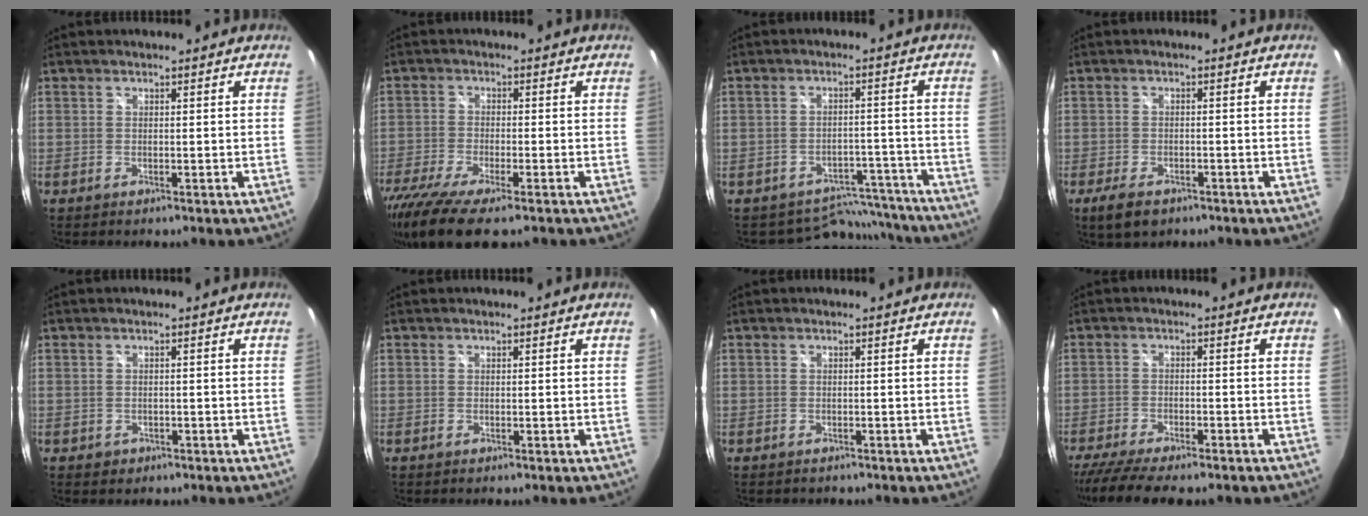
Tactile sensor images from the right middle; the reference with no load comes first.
{"total": 13.3, "force": [-9.6, 2.9, 8.7], "torque": [-0.194, -0.058, -0.170]}
{"total": 9.0, "force": [-8.2, 3.5, -0.6], "torque": [0.019, 0.036, -0.107]}
{"total": 5.5, "force": [-3.6, 2.8, 3.1], "torque": [-0.077, -0.016, -0.061]}
{"total": 1.8, "force": [-0.7, 1.5, 0.6], "torque": [-0.013, -0.003, -0.008]}
{"total": 0.0}
{"total": 0.9, "force": [-0.7, 0.6, 0.0], "torque": [-0.004, 0.001, -0.011]}
{"total": 12.2, "force": [-10.1, 2.5, 6.4], "torque": [-0.142, -0.039, -0.161]}